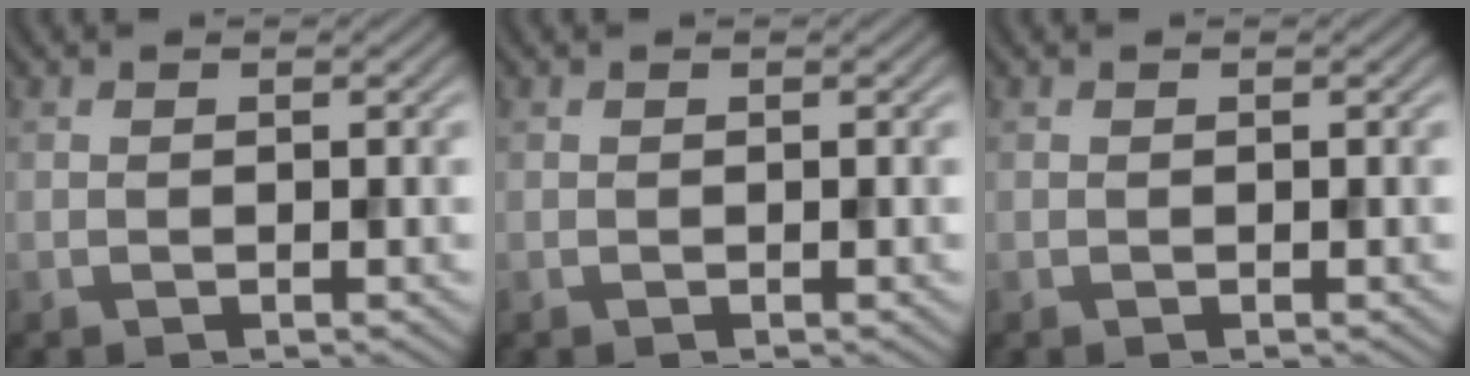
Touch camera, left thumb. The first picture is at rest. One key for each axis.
{"total": 0.0}
{"total": 0.0}